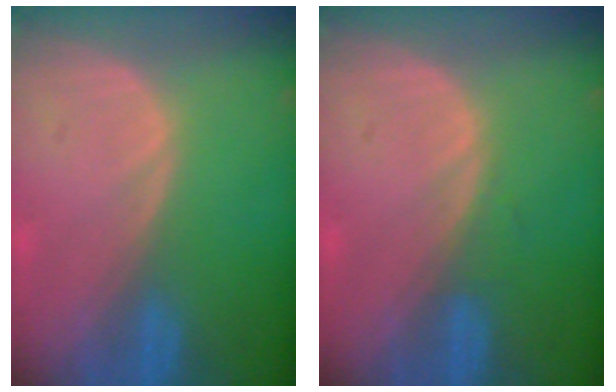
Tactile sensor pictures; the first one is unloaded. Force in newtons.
{"total": 0.6, "press": 0.6, "slide": 0.2}